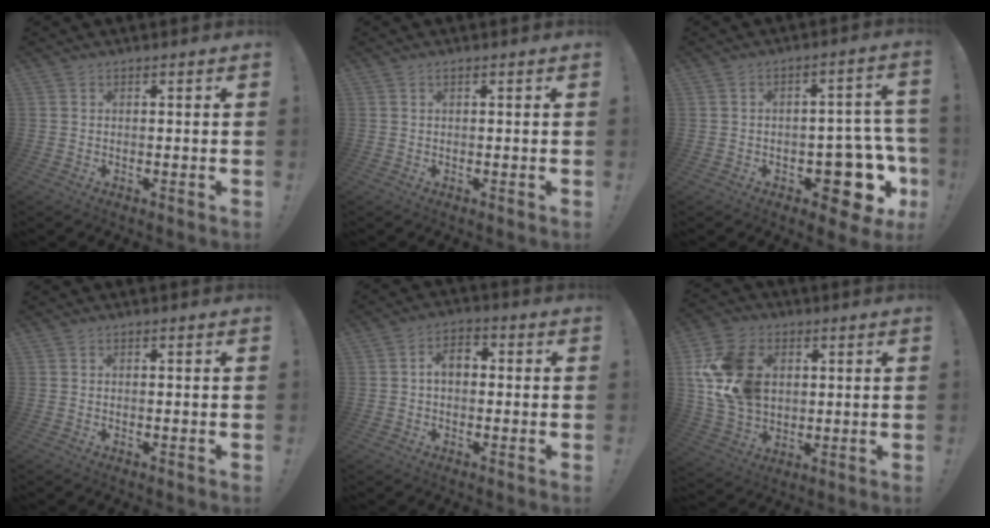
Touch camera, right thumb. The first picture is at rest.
{"total": 0.5, "force": [0.3, 0.1, 0.4], "torque": [-0.010, 0.001, 0.006]}
{"total": 13.6, "force": [-5.6, 7.6, 9.8], "torque": [-0.091, 0.040, -0.077]}
{"total": 0.0}
{"total": 5.5, "force": [0.2, 3.5, 4.2], "torque": [-0.063, 0.006, 0.002]}
{"total": 18.5, "force": [3.9, 14.2, 11.2], "torque": [-0.204, -0.014, 0.078]}